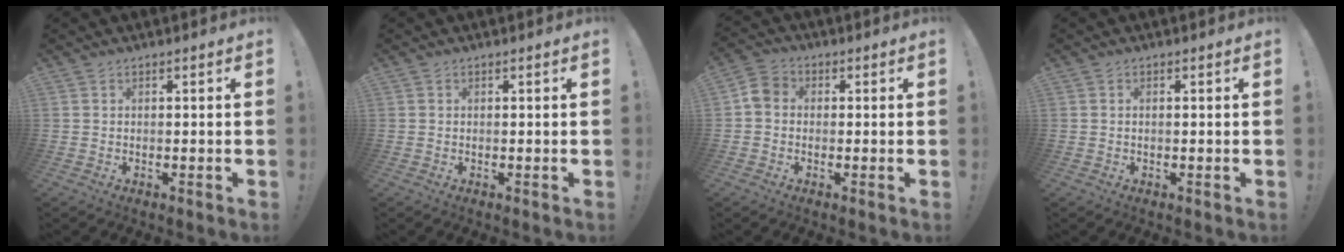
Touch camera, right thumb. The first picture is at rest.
{"total": 0.0}
{"total": 4.8, "force": [-0.7, 4.0, 2.6], "torque": [-0.053, 0.020, -0.011]}
{"total": 0.5, "force": [-0.1, 0.0, 0.5], "torque": [-0.013, 0.002, -0.001]}